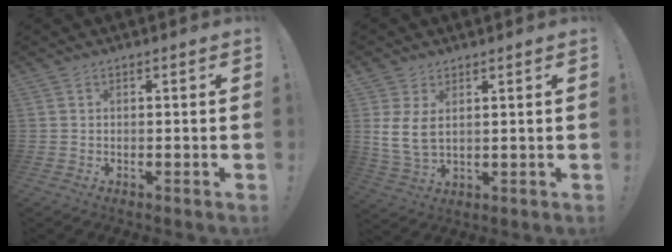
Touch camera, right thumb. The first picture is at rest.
{"total": 7.3, "force": [2.6, 3.9, 5.7], "torque": [-0.108, -0.013, 0.054]}